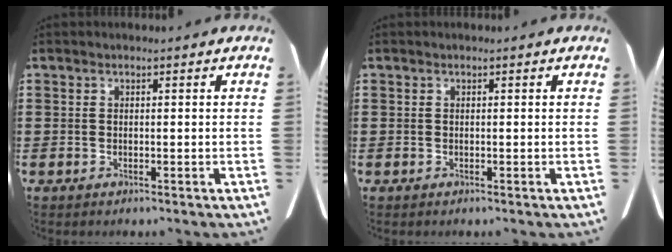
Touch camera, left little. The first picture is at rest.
{"total": 0.0}